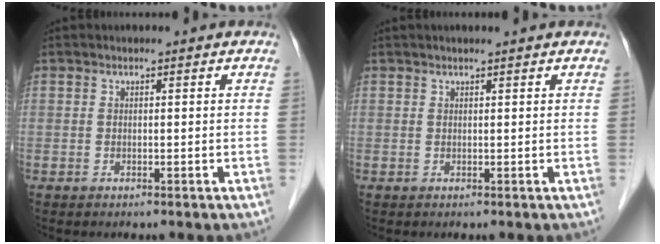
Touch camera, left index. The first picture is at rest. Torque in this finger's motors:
{"motor_torque": [0.37, -0.55, 0.11, 0.00]}